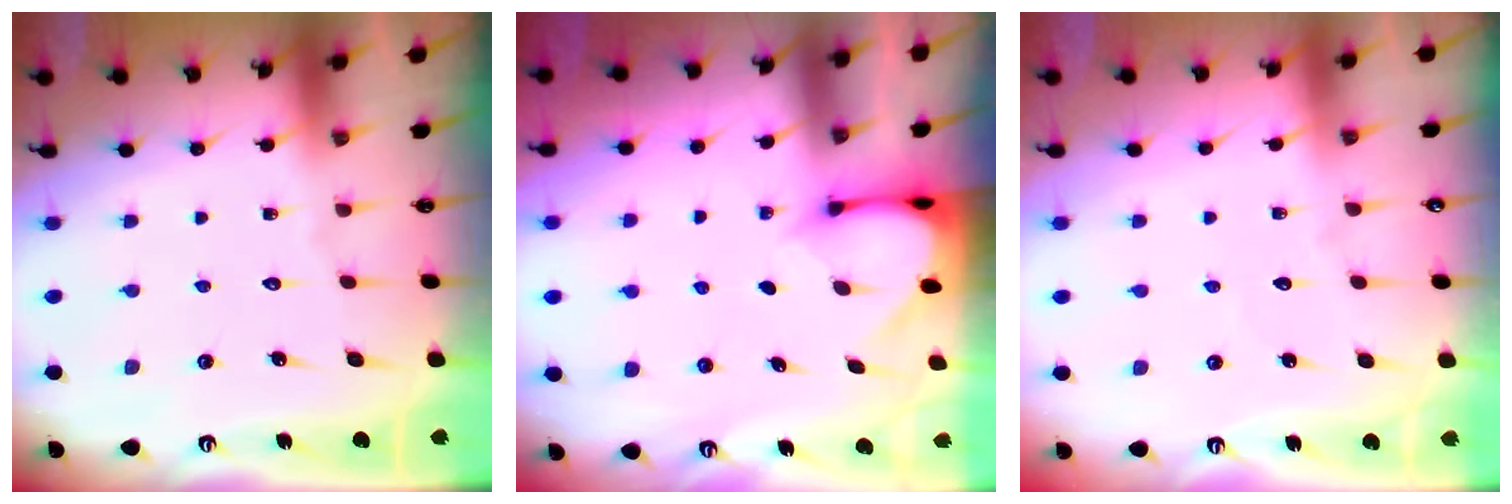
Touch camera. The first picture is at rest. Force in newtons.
{"total": 2.9, "press": 2.9, "slide": 0.2}
{"total": 2.4, "press": 2.4, "slide": 0.2}